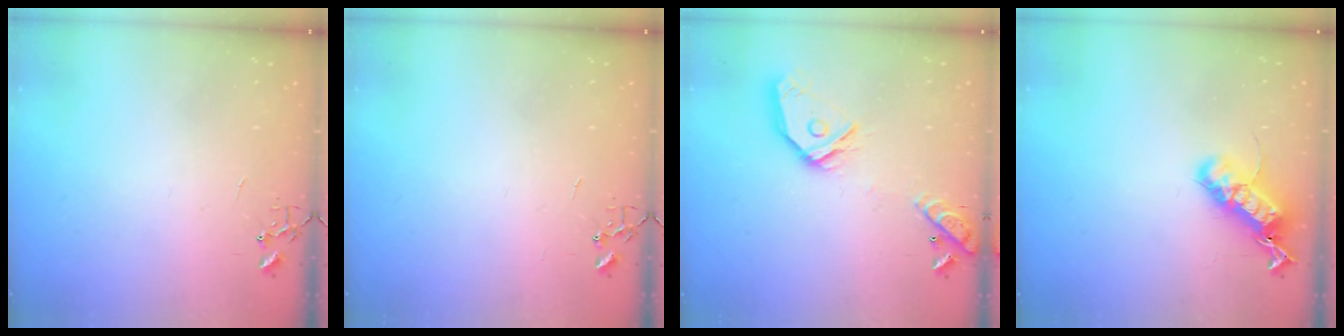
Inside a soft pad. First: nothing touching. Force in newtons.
{"total": 0.0}
{"total": 17.7, "press": 17.4, "slide": 3.0}
{"total": 17.9, "press": 17.9, "slide": 0.5}